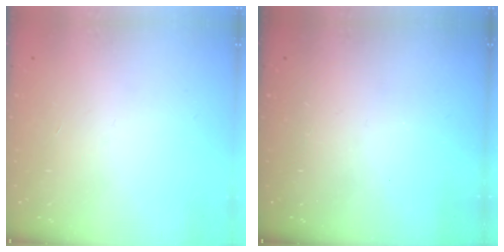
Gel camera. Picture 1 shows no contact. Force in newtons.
{"total": 0.0}